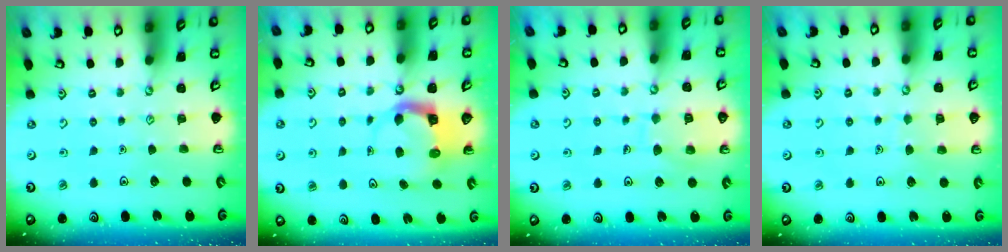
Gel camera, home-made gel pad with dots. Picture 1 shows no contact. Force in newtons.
{"total": 3.9, "press": 3.9, "slide": 0.3}
{"total": 8.2, "press": 8.1, "slide": 0.8}
{"total": 4.4, "press": 4.4, "slide": 0.4}